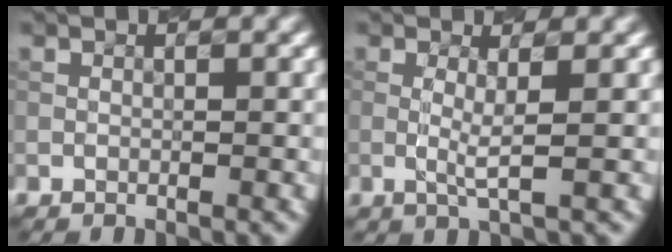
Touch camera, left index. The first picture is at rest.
{"total": 1.9, "force": [0.3, 0.2, 1.9], "torque": [-0.043, -0.008, 0.003]}